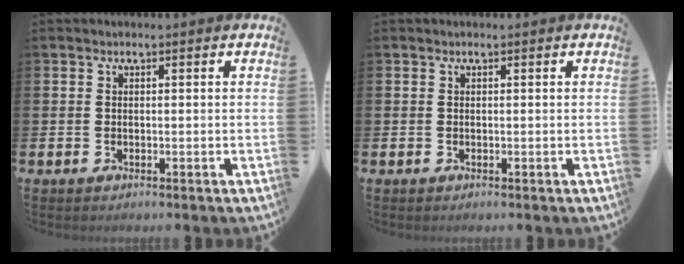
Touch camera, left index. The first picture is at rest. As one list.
[{"total": 0.0}]